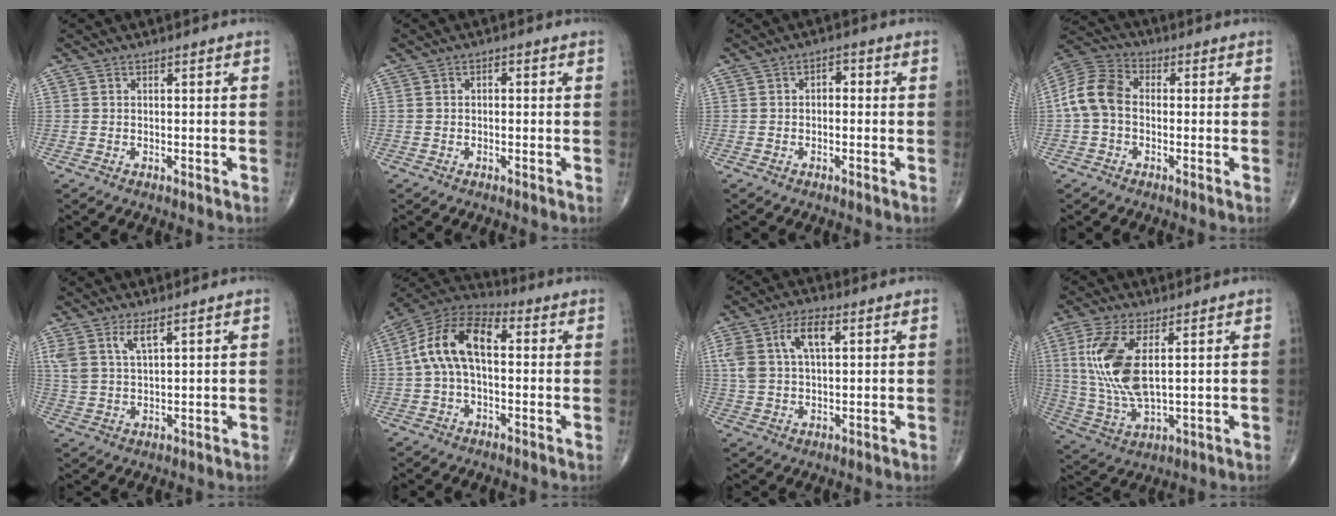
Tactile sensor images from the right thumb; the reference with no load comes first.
{"total": 1.0, "force": [0.1, 0.7, 0.8], "torque": [-0.005, 0.006, -0.003]}
{"total": 2.3, "force": [0.0, 1.5, 1.7], "torque": [-0.008, 0.011, -0.010]}
{"total": 9.0, "force": [-0.7, 6.4, 6.4], "torque": [-0.125, 0.027, -0.027]}
{"total": 4.9, "force": [3.0, 1.5, 3.6], "torque": [-0.078, -0.013, 0.066]}
{"total": 13.2, "force": [1.2, 7.3, 10.9], "torque": [-0.206, 0.040, 0.008]}
{"total": 8.9, "force": [3.2, 4.3, 7.1], "torque": [-0.141, 0.007, 0.062]}
{"total": 13.4, "force": [3.1, 5.5, 11.9], "torque": [-0.263, -0.013, 0.071]}